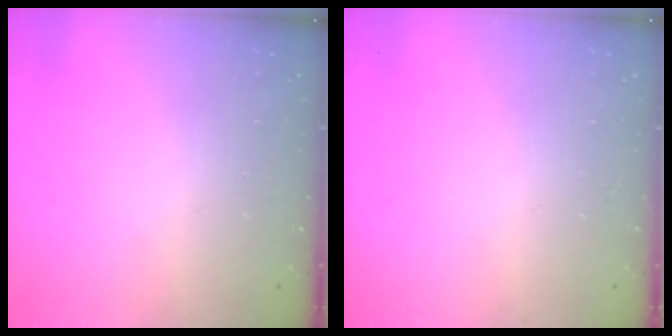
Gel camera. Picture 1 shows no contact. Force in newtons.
{"total": 0.0}